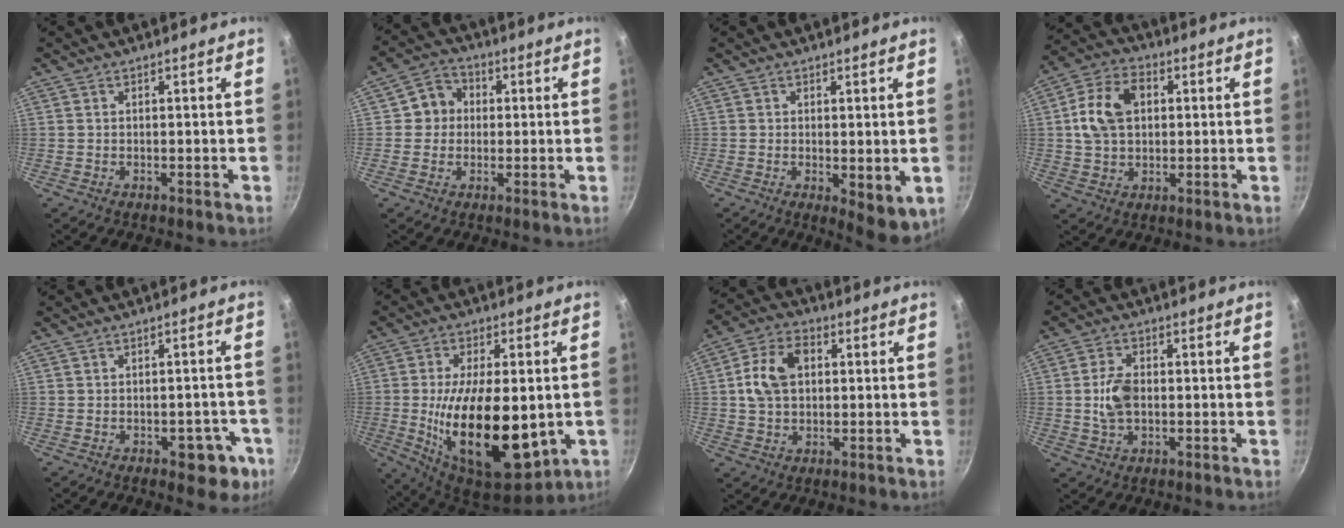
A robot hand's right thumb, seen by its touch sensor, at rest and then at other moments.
{"total": 6.3, "force": [0.6, 5.8, 2.3], "torque": [0.000, 0.012, -0.005]}
{"total": 6.1, "force": [-0.5, 2.6, 5.5], "torque": [-0.068, -0.016, -0.001]}
{"total": 11.7, "force": [1.9, 8.3, 8.1], "torque": [-0.132, 0.014, 0.023]}
{"total": 7.1, "force": [-2.9, 4.1, 4.9], "torque": [-0.023, 0.021, -0.028]}
{"total": 23.2, "force": [-2.6, 11.3, 20.0], "torque": [-0.335, -0.007, -0.028]}
{"total": 10.4, "force": [1.5, 7.4, 7.3], "torque": [-0.117, 0.017, 0.017]}
{"total": 6.6, "force": [-0.2, 4.1, 5.1], "torque": [-0.092, 0.010, -0.006]}